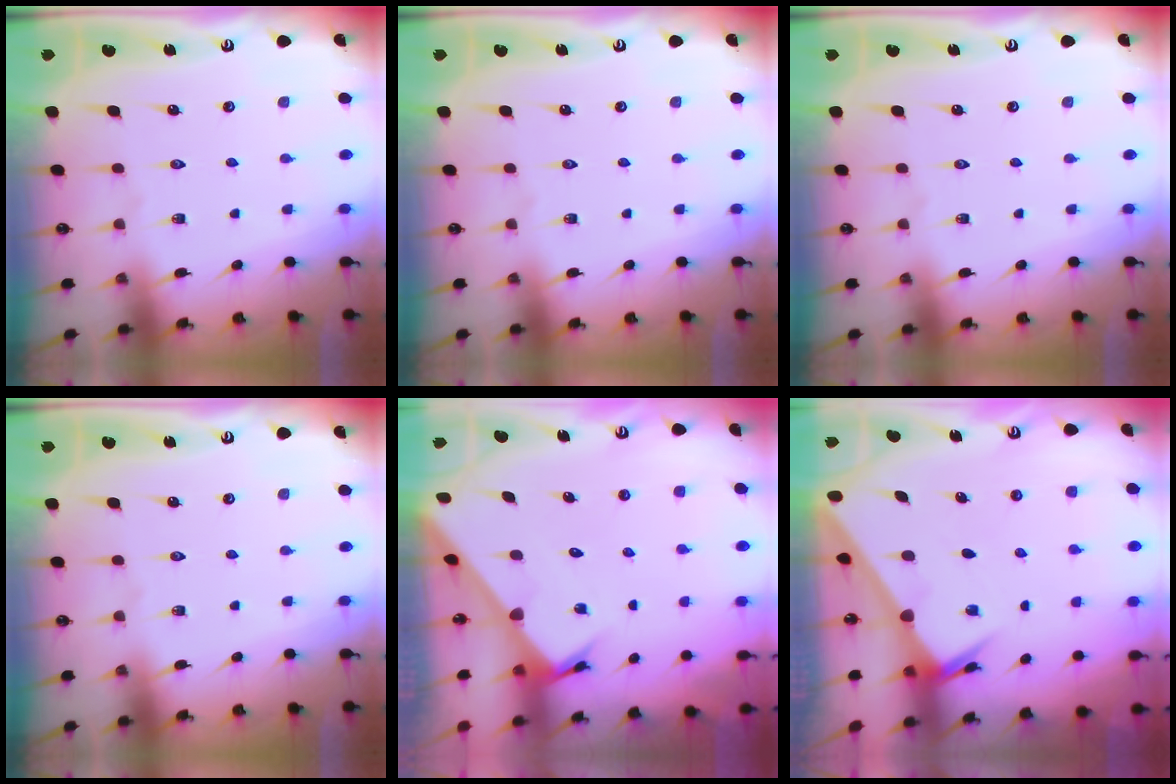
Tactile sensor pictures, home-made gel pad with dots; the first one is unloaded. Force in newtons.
{"total": 0.0}
{"total": 0.0}
{"total": 0.0}
{"total": 2.3, "press": 2.3, "slide": 0.0}
{"total": 2.0, "press": 2.0, "slide": 0.1}